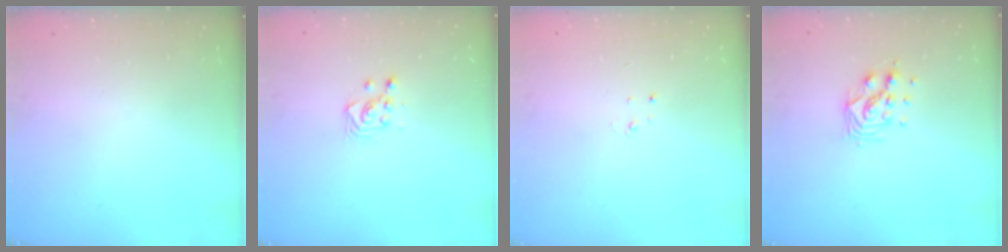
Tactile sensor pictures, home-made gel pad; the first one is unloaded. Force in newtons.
{"total": 3.4, "press": 3.1, "slide": 1.2}
{"total": 2.3, "press": 2.3, "slide": 0.3}
{"total": 8.8, "press": 8.7, "slide": 0.9}